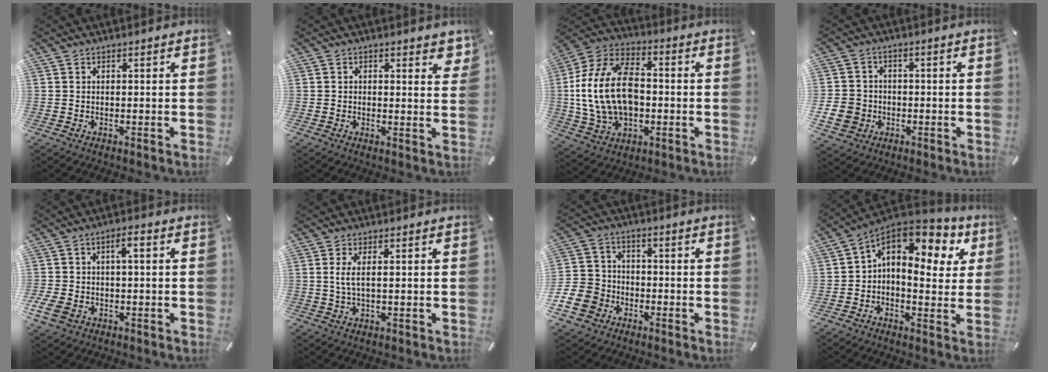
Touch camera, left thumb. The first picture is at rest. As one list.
[{"total": 2.7, "force": [1.0, 1.5, 2.0], "torque": [-0.017, -0.005, 0.012]}, {"total": 18.2, "force": [-1.0, 12.8, 12.9], "torque": [-0.283, 0.009, -0.021]}, {"total": 7.6, "force": [-2.0, 6.9, 2.6], "torque": [-0.059, 0.009, -0.036]}, {"total": 6.6, "force": [-1.3, 4.0, 5.1], "torque": [-0.107, 0.008, -0.025]}, {"total": 3.7, "force": [0.5, 1.0, 3.5], "torque": [-0.076, -0.003, 0.005]}, {"total": 9.5, "force": [-4.0, 8.1, 2.9], "torque": [-0.077, 0.032, -0.076]}, {"total": 13.3, "force": [5.5, 7.7, 9.4], "torque": [-0.163, -0.034, 0.095]}]